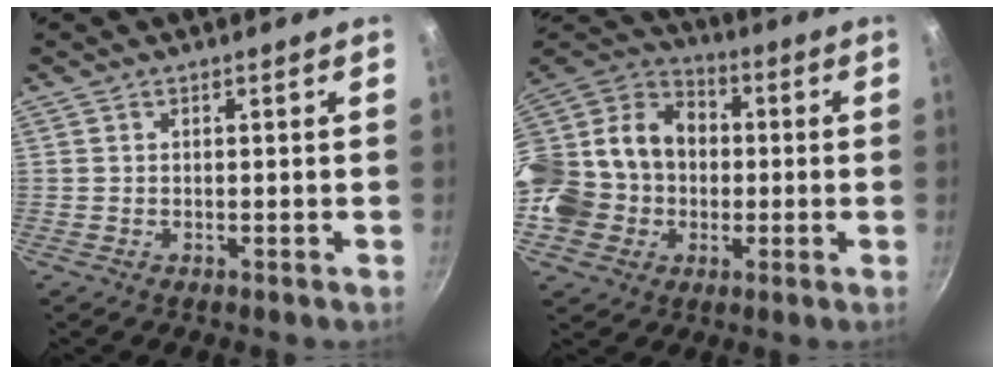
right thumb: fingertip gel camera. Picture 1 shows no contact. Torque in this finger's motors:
{"motor_torque": [1.57, 1.80, 0.64, 0.25, 0.15]}